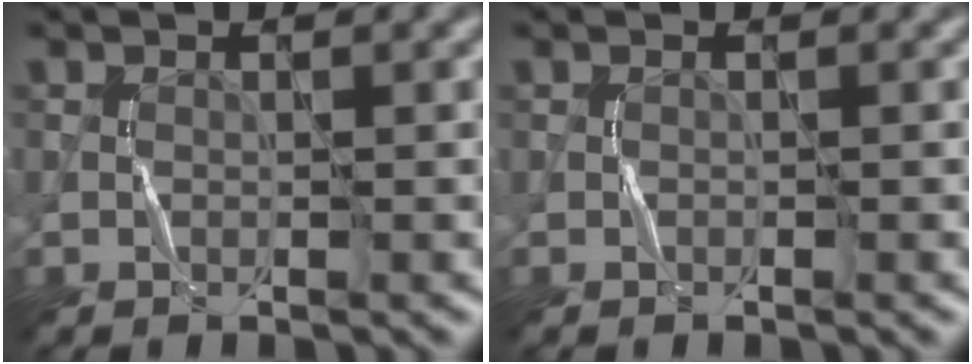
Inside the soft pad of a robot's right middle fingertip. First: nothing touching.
{"total": 0.0}